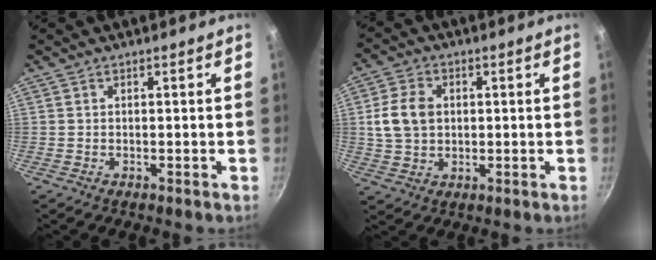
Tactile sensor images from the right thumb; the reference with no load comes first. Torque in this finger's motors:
{"motor_torque": [-0.36, 0.37, 0.11, -0.12, 0.05]}